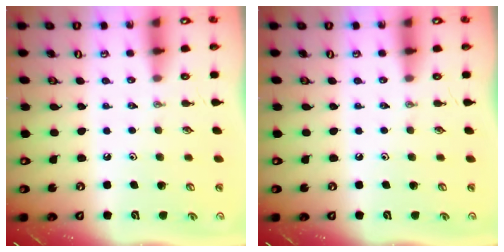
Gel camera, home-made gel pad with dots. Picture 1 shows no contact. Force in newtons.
{"total": 0.0}